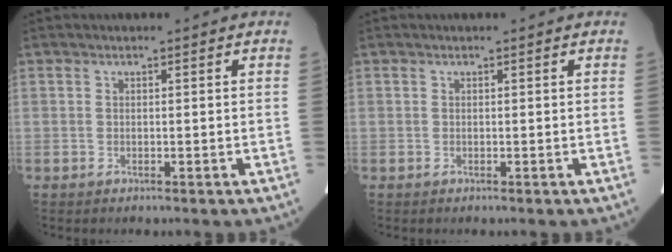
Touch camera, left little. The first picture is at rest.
{"total": 0.0}